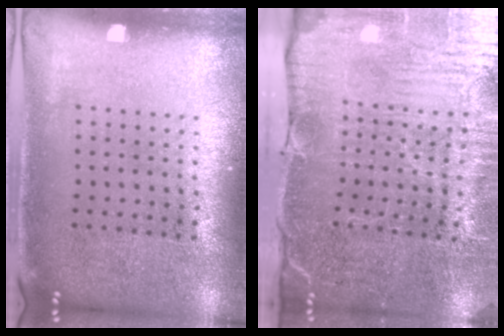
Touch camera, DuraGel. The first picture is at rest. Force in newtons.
{"total": 4.0, "press": 3.9, "slide": 1.0}